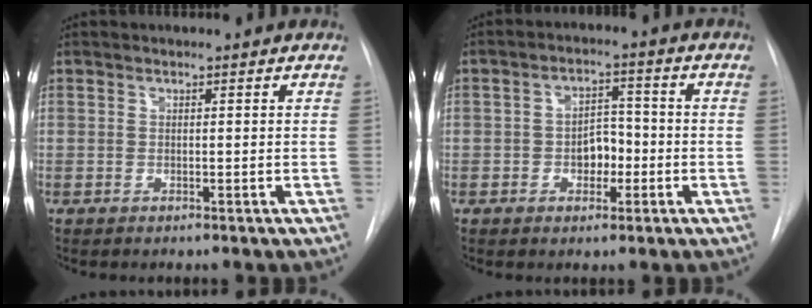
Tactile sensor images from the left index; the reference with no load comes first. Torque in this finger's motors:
{"motor_torque": [0.04, 0.04, 0.07, 0.00]}